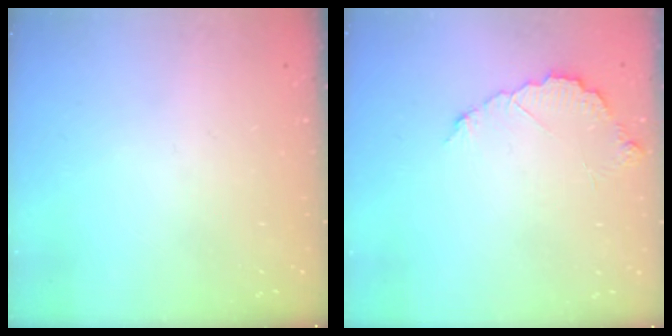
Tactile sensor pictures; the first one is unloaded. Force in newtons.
{"total": 6.2, "press": 6.2, "slide": 0.3}